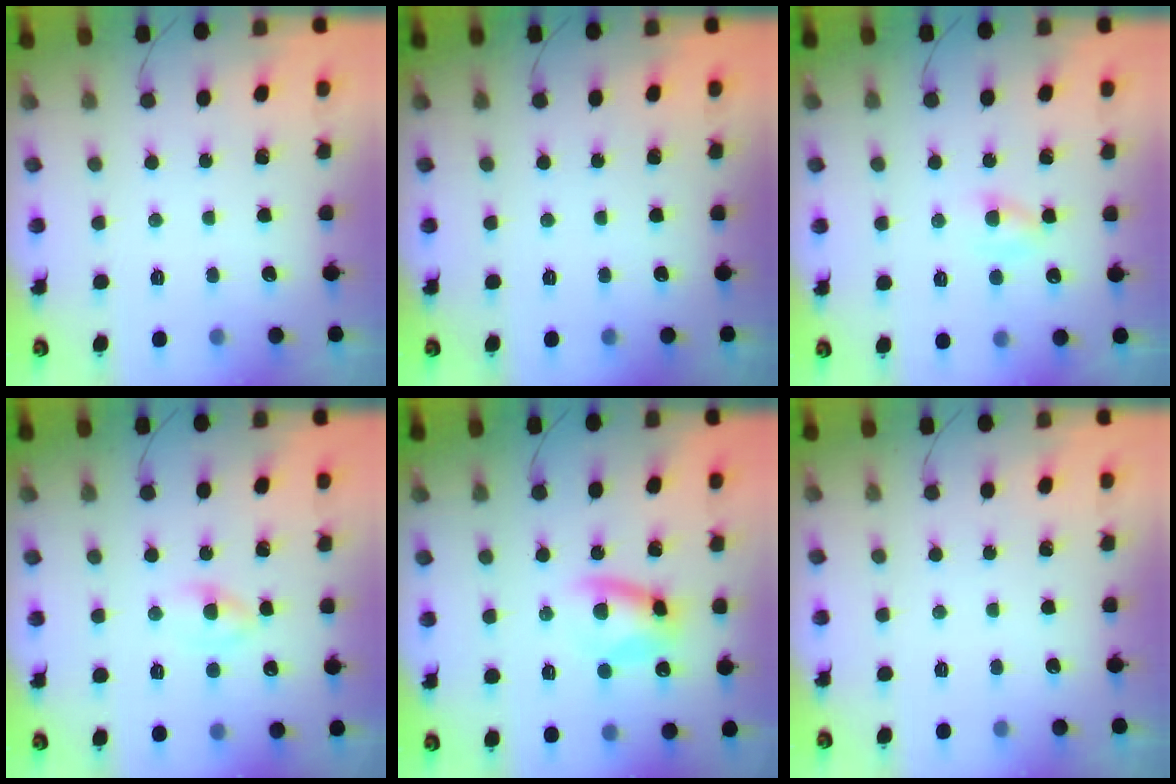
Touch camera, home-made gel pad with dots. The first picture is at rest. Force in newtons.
{"total": 0.0}
{"total": 2.4, "press": 2.1, "slide": 1.2}
{"total": 2.3, "press": 2.0, "slide": 1.1}
{"total": 9.8, "press": 9.6, "slide": 1.9}
{"total": 0.0}